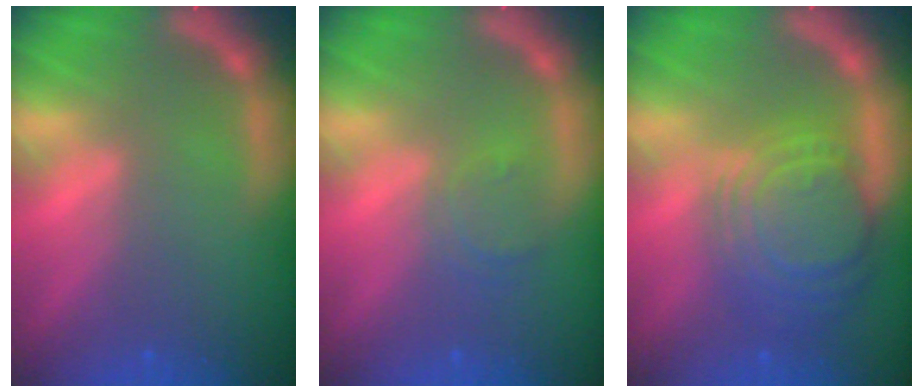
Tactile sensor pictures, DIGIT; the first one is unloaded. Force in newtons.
{"total": 2.4}
{"total": 10.0}